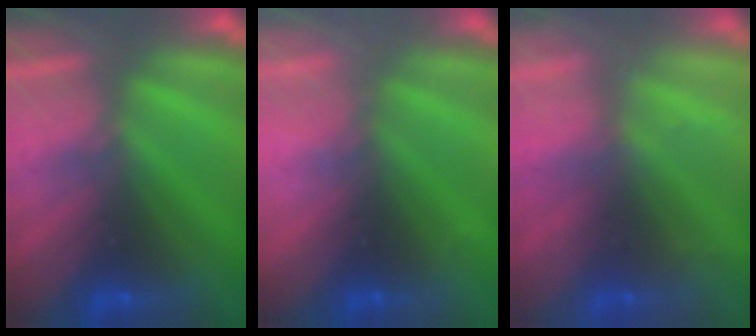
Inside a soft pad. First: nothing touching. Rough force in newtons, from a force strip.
{"total": 2.3}
{"total": 2.3}